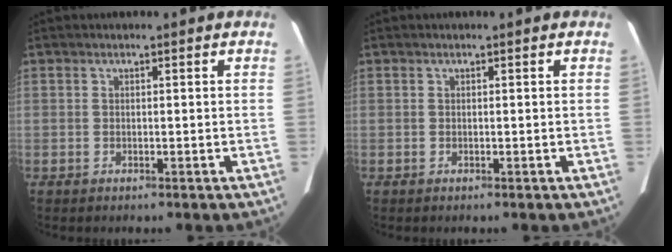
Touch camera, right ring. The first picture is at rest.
{"total": 0.0}